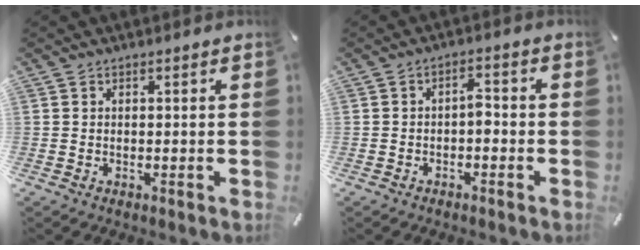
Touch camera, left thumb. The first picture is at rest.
{"total": 3.2, "force": [-1.3, 1.7, 2.4], "torque": [-0.045, 0.013, -0.026]}